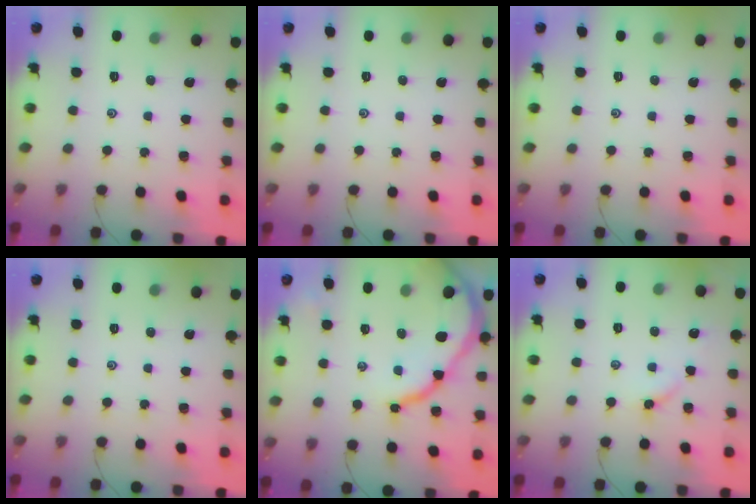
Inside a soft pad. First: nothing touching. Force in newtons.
{"total": 0.0}
{"total": 0.0}
{"total": 0.0}
{"total": 11.8, "press": 11.7, "slide": 1.5}
{"total": 5.9, "press": 5.8, "slide": 0.7}